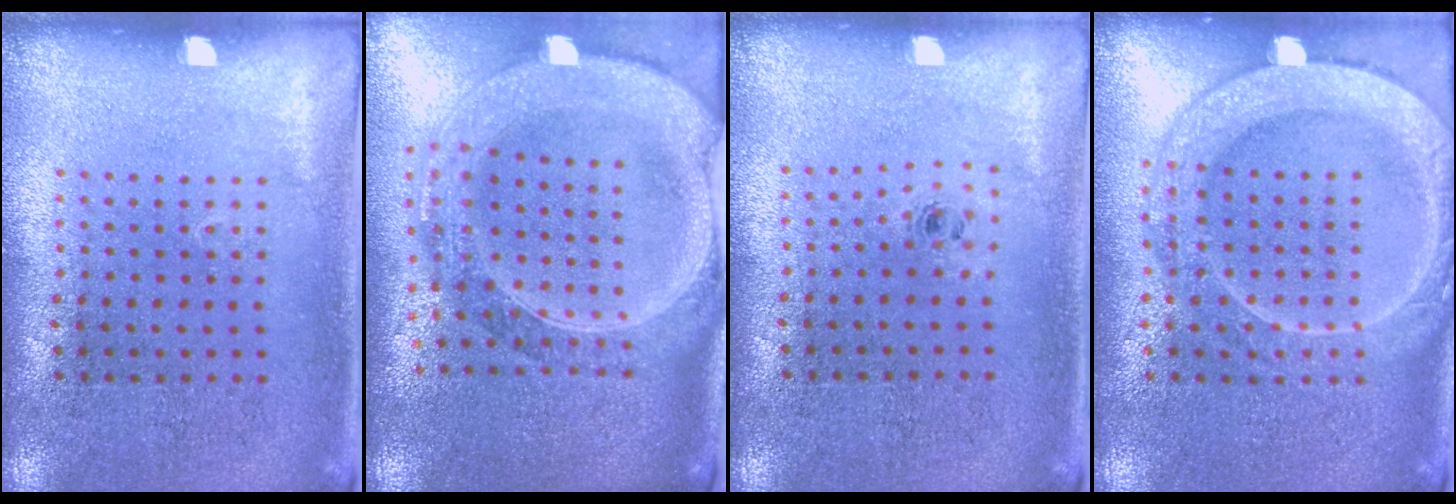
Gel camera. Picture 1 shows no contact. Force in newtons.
{"total": 3.1, "press": 2.6, "slide": 1.7}
{"total": 0.6, "press": 0.3, "slide": 0.5}
{"total": 3.8, "press": 3.8, "slide": 0.5}